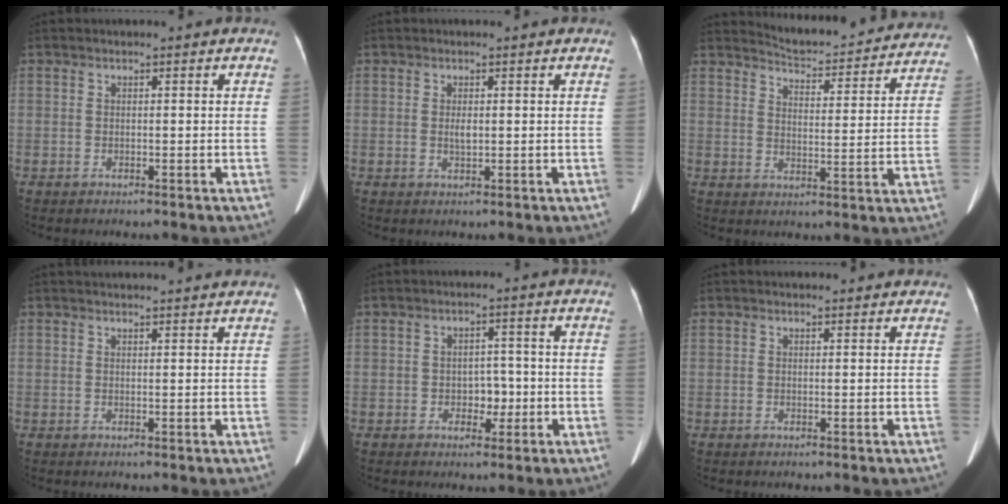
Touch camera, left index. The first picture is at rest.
{"total": 1.3, "force": [0.2, 0.5, 1.2], "torque": [-0.023, -0.001, 0.003]}
{"total": 18.4, "force": [17.6, 3.2, 4.2], "torque": [-0.046, -0.035, 0.210]}
{"total": 7.9, "force": [7.5, 0.5, 2.4], "torque": [-0.027, 0.030, 0.081]}
{"total": 3.3, "force": [-0.9, 2.2, 2.3], "torque": [-0.028, 0.007, -0.010]}
{"total": 2.4, "force": [2.2, 0.7, 0.6], "torque": [-0.009, 0.009, 0.020]}